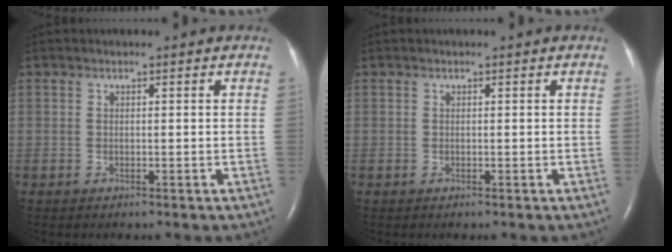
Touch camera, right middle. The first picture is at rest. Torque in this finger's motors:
{"motor_torque": [0.04, -0.08, 0.00, 0.00]}